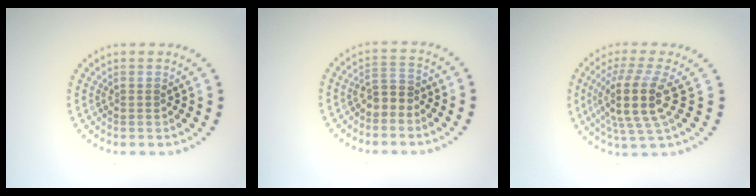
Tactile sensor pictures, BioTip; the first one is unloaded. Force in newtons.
{"total": 2.0, "press": 1.8, "slide": 0.9}
{"total": 4.8, "press": 3.8, "slide": 3.0}